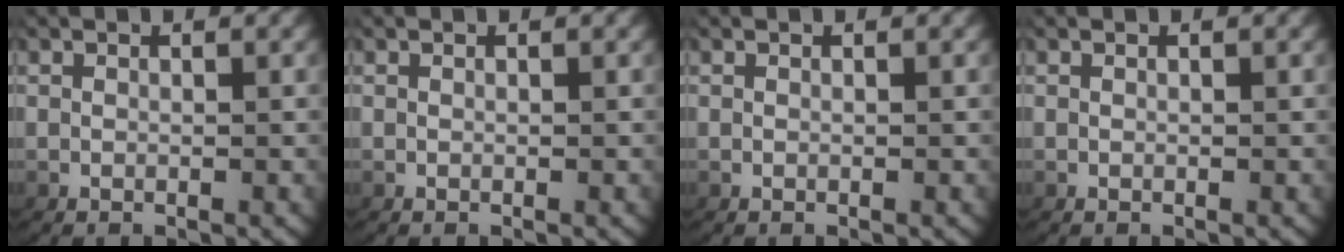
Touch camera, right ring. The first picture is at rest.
{"total": 0.0}
{"total": 0.0}
{"total": 0.0}